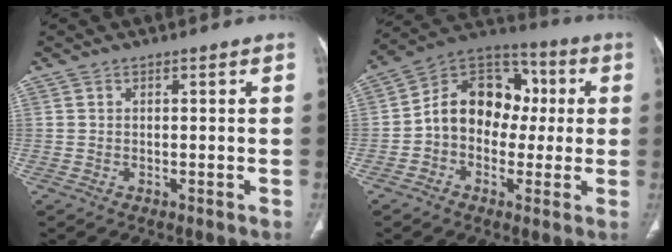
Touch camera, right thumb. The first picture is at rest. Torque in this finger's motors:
{"motor_torque": [1.09, 1.03, 0.58, -0.56, 0.11]}